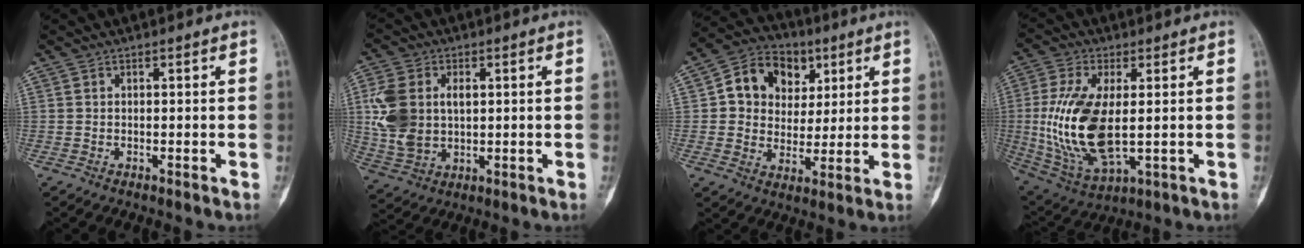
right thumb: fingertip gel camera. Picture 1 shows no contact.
{"total": 12.1, "force": [1.6, 8.1, 8.8], "torque": [-0.181, 0.004, 0.037]}
{"total": 13.2, "force": [4.3, 10.9, 6.2], "torque": [-0.058, 0.000, 0.070]}
{"total": 16.9, "force": [-0.3, 7.4, 15.2], "torque": [-0.321, -0.011, 0.010]}